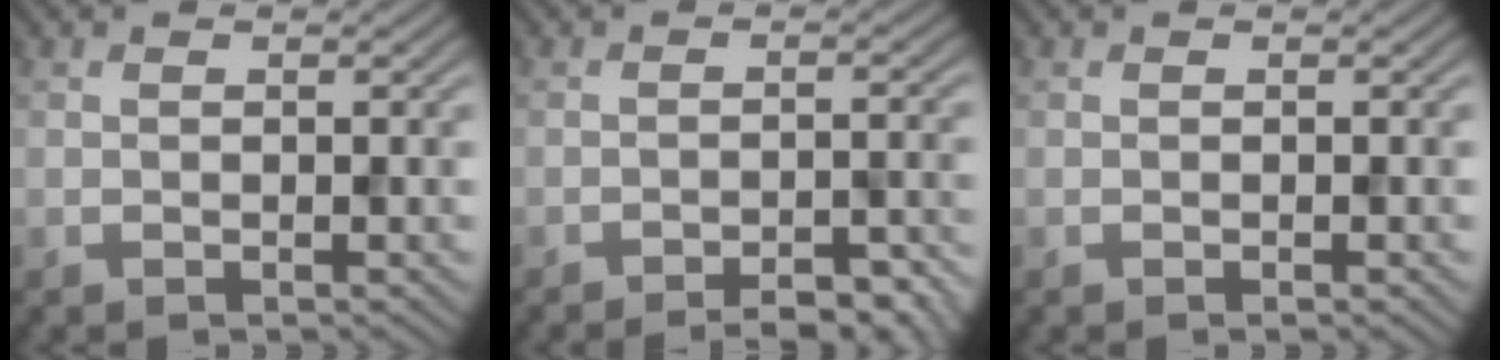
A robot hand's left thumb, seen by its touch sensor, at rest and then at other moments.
{"total": 4.3, "force": [-3.5, 0.7, 2.4], "torque": [-0.044, 0.011, -0.046]}
{"total": 0.0}